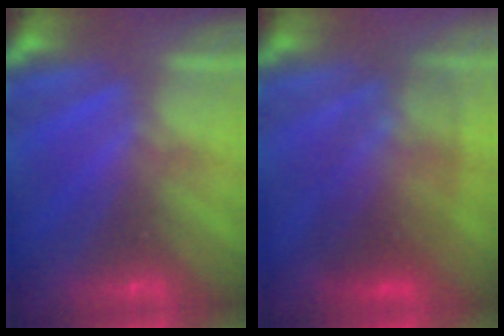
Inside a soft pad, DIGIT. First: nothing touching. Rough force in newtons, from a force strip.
{"total": 3.3}